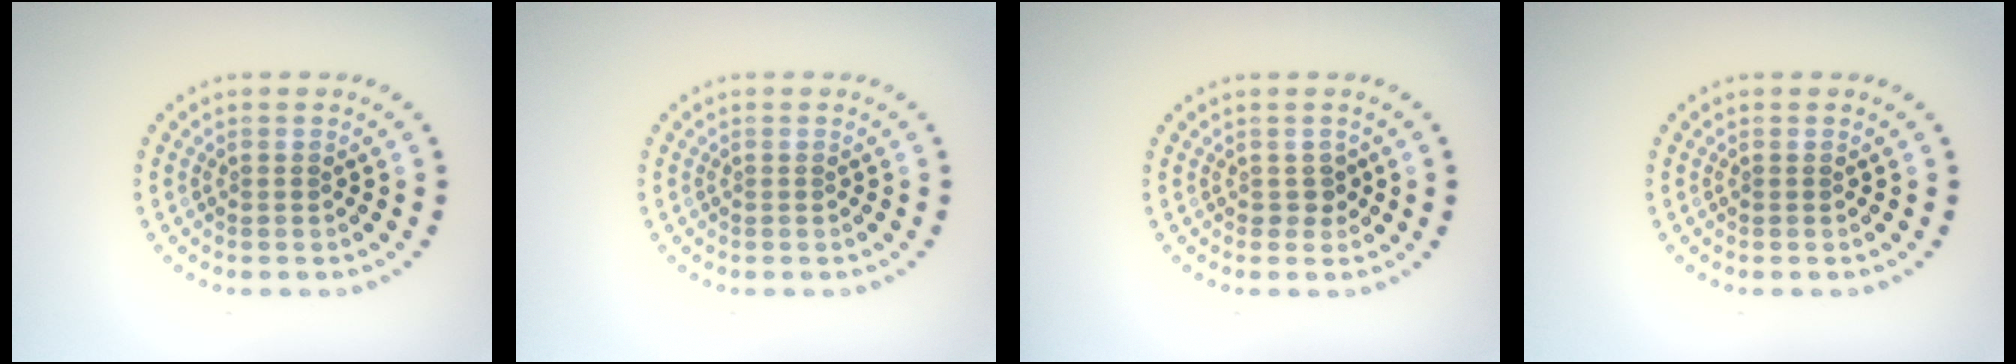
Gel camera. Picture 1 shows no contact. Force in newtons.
{"total": 0.0}
{"total": 1.1, "press": 0.9, "slide": 0.6}
{"total": 0.0}